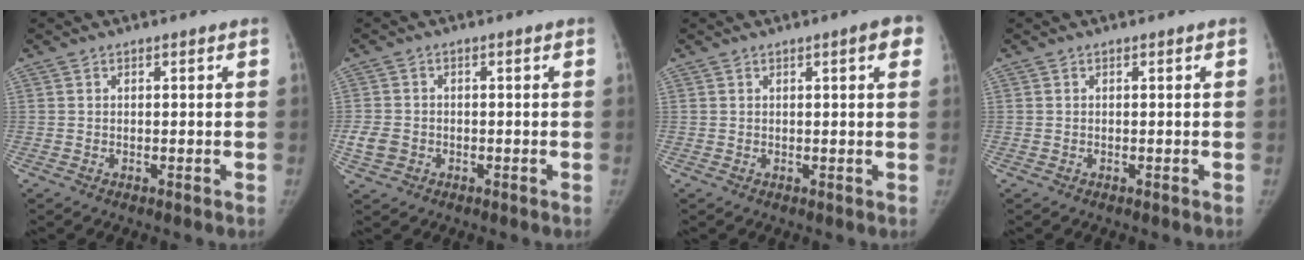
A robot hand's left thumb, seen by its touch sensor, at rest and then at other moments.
{"total": 3.7, "force": [-1.2, 3.1, 1.7], "torque": [-0.029, 0.007, -0.019]}
{"total": 3.7, "force": [1.6, 0.7, 3.3], "torque": [-0.031, 0.001, 0.016]}
{"total": 0.0}